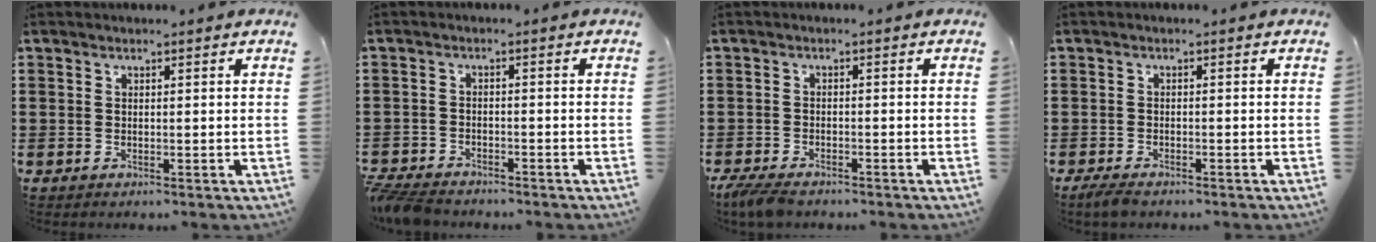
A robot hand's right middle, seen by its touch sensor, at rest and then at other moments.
{"total": 3.4, "force": [-3.3, 0.7, 0.5], "torque": [-0.024, -0.002, -0.073]}
{"total": 2.8, "force": [-2.5, 0.7, 1.1], "torque": [-0.042, -0.005, -0.056]}
{"total": 1.7, "force": [-1.4, 0.5, 0.7], "torque": [-0.029, -0.004, -0.033]}